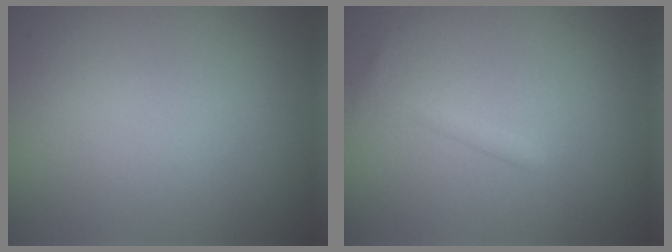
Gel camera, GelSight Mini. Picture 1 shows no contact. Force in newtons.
{"total": 1.0, "press": 1.0, "slide": 0.0}